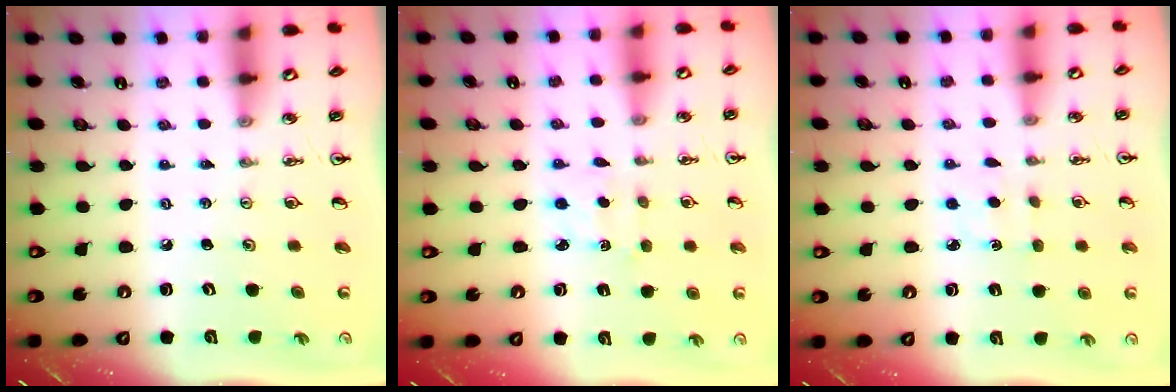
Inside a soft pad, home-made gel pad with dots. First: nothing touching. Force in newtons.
{"total": 2.5, "press": 2.4, "slide": 0.6}
{"total": 2.7, "press": 2.6, "slide": 0.3}